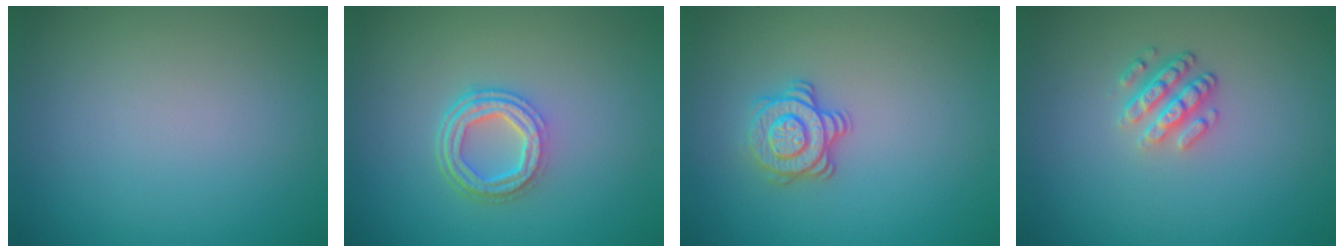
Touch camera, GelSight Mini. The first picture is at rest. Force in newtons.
{"total": 4.1, "press": 3.0, "slide": 2.7}
{"total": 3.0, "press": 2.7, "slide": 1.3}
{"total": 2.8, "press": 2.3, "slide": 1.5}